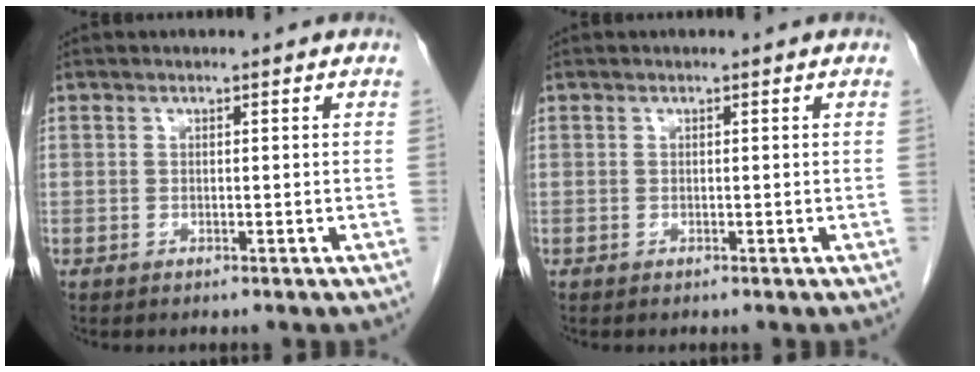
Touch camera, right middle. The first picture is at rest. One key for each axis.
{"total": 0.0}